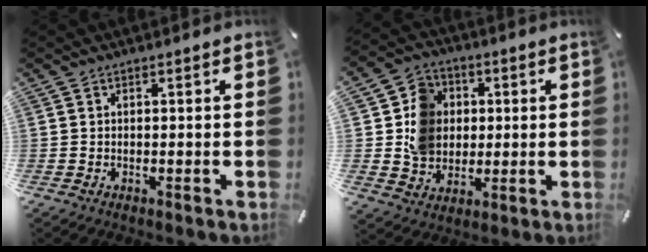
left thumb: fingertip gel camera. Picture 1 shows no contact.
{"total": 10.9, "force": [1.0, 10.0, 4.3], "torque": [-0.076, 0.016, 0.025]}